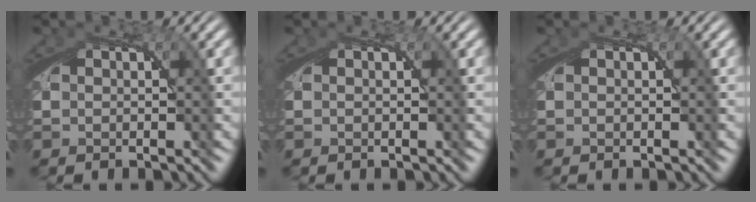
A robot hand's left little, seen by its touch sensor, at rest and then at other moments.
{"total": 0.0}
{"total": 0.0}